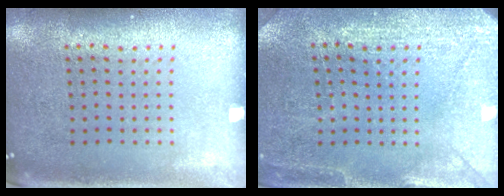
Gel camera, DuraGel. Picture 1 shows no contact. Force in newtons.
{"total": 2.9, "press": 2.8, "slide": 0.6}